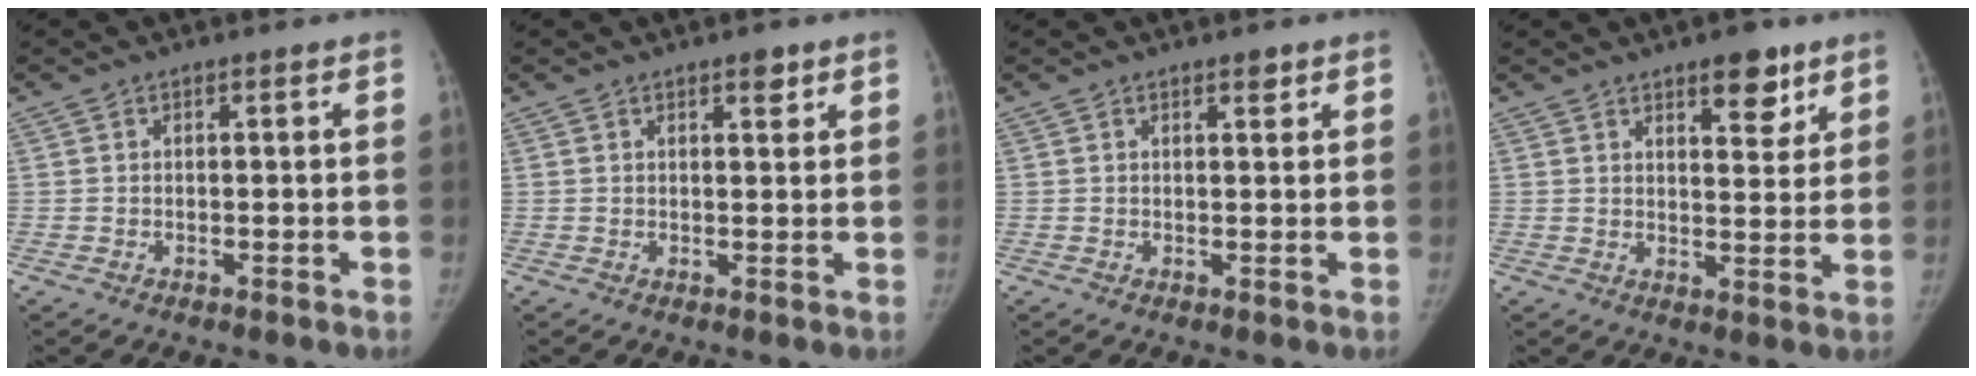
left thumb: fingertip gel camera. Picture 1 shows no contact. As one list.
[{"total": 1.9, "force": [1.3, 1.0, 1.1], "torque": [-0.003, -0.006, 0.016]}, {"total": 1.2, "force": [0.8, 0.7, 0.6], "torque": [0.003, -0.003, 0.008]}, {"total": 6.9, "force": [4.5, 3.1, 4.2], "torque": [-0.030, -0.025, 0.060]}]